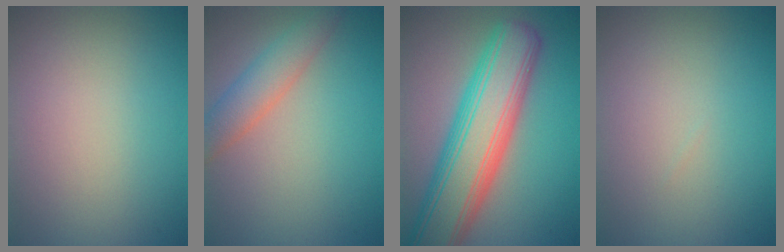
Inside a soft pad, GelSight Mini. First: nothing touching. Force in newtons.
{"total": 3.5, "press": 3.5, "slide": 0.1}
{"total": 10.4, "press": 10.4, "slide": 0.6}
{"total": 0.0}